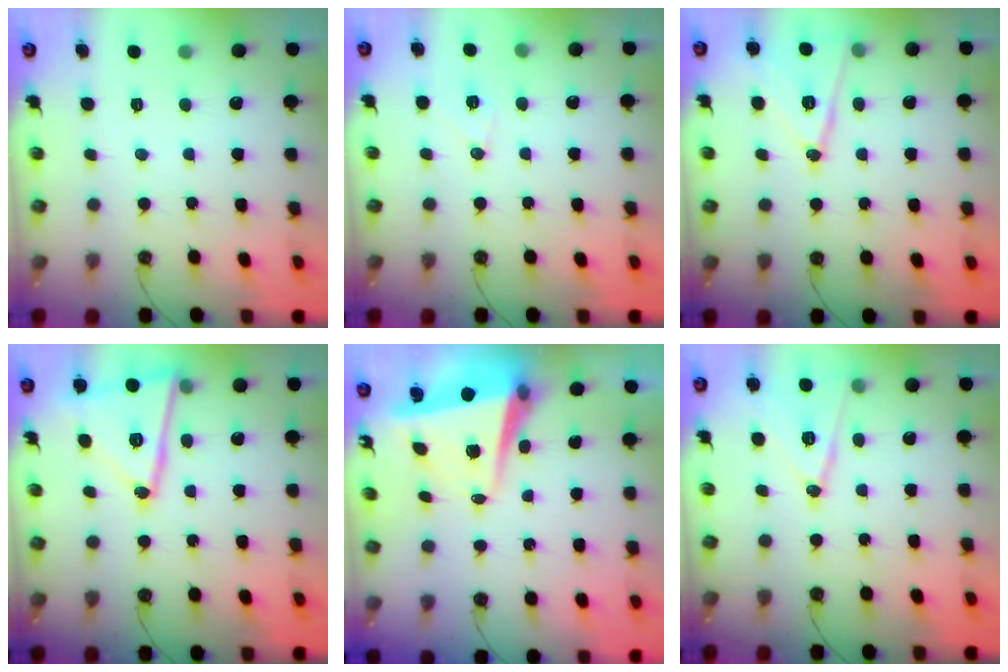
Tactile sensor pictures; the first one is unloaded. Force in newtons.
{"total": 6.0, "press": 5.2, "slide": 3.0}
{"total": 12.6, "press": 12.1, "slide": 3.3}
{"total": 15.8, "press": 15.6, "slide": 2.5}
{"total": 6.6, "press": 6.3, "slide": 1.8}
{"total": 12.3, "press": 11.9, "slide": 3.2}